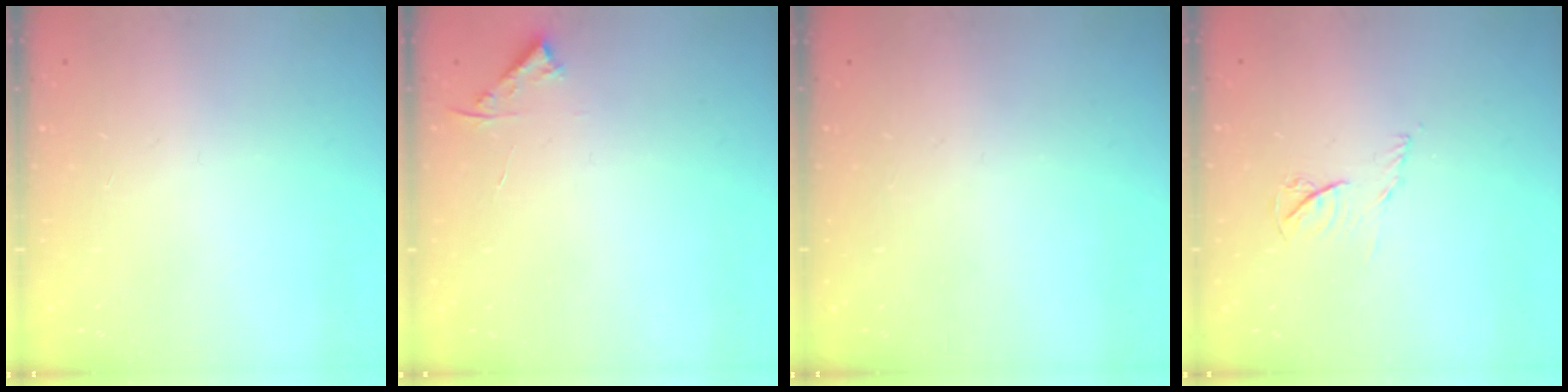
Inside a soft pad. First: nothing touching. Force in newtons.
{"total": 3.4, "press": 3.4, "slide": 0.4}
{"total": 0.0}
{"total": 5.4, "press": 5.3, "slide": 0.7}